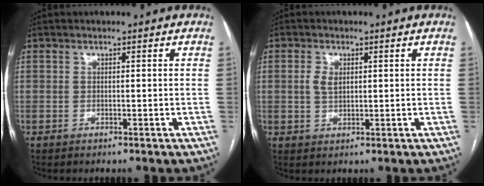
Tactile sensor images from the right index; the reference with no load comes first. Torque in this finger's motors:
{"motor_torque": [0.02, -0.03, -0.04, 0.01]}